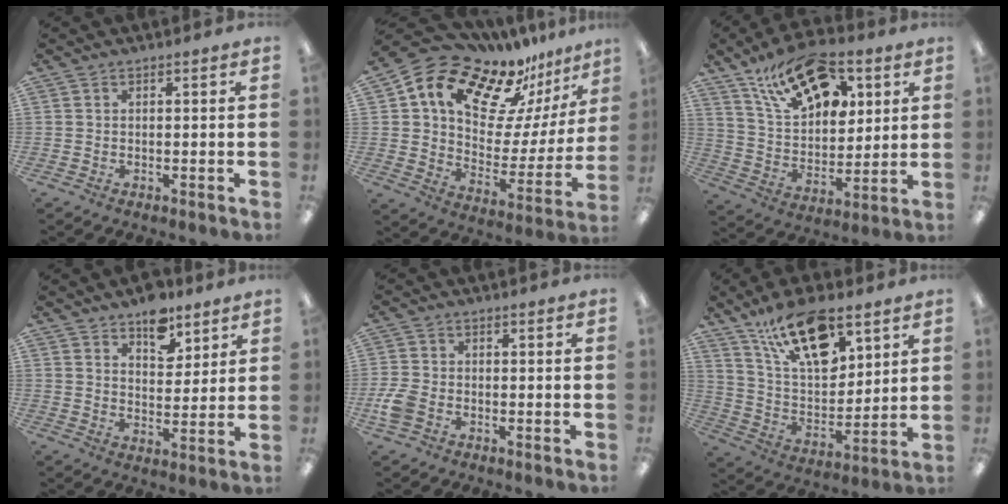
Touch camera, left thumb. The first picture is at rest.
{"total": 17.5, "force": [13.0, 9.0, 7.6], "torque": [-0.145, -0.092, 0.226]}
{"total": 18.7, "force": [12.0, 9.9, 10.4], "torque": [-0.175, -0.051, 0.213]}
{"total": 9.0, "force": [6.6, 4.8, 3.8], "torque": [-0.041, -0.037, 0.115]}
{"total": 5.2, "force": [-2.0, 3.6, 3.2], "torque": [-0.068, 0.009, -0.036]}
{"total": 20.0, "force": [12.3, 9.0, 12.9], "torque": [-0.222, -0.054, 0.214]}